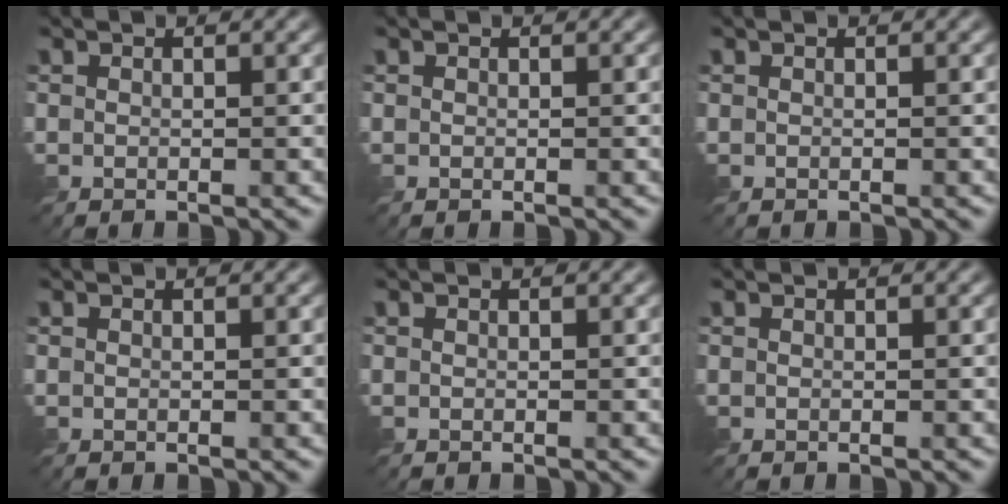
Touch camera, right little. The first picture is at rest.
{"total": 0.0}
{"total": 0.0}
{"total": 0.0}
{"total": 0.0}
{"total": 0.0}